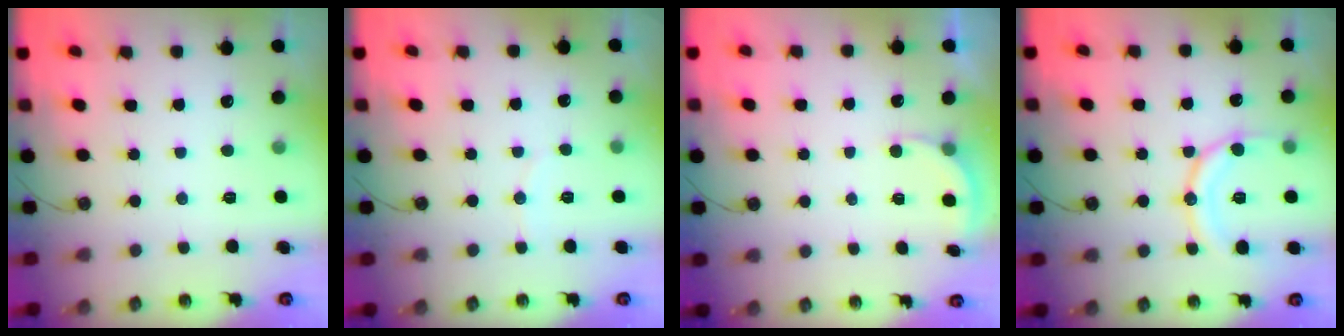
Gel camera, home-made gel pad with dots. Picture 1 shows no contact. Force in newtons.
{"total": 2.6, "press": 2.6, "slide": 0.2}
{"total": 2.6, "press": 2.3, "slide": 1.1}
{"total": 12.2, "press": 12.1, "slide": 1.4}